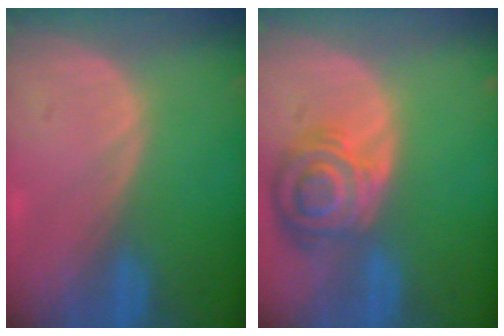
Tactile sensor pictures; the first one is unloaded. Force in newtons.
{"total": 8.4, "press": 7.4, "slide": 3.9}